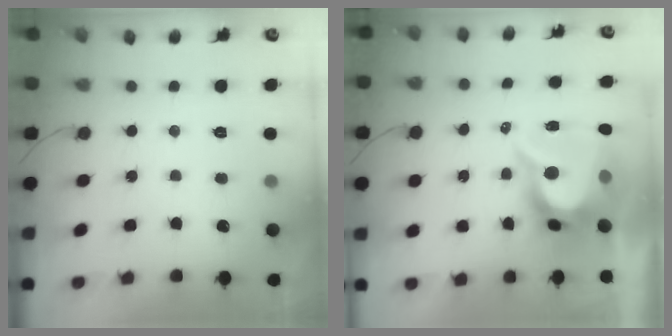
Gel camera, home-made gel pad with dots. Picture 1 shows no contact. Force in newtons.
{"total": 10.7, "press": 10.6, "slide": 0.7}